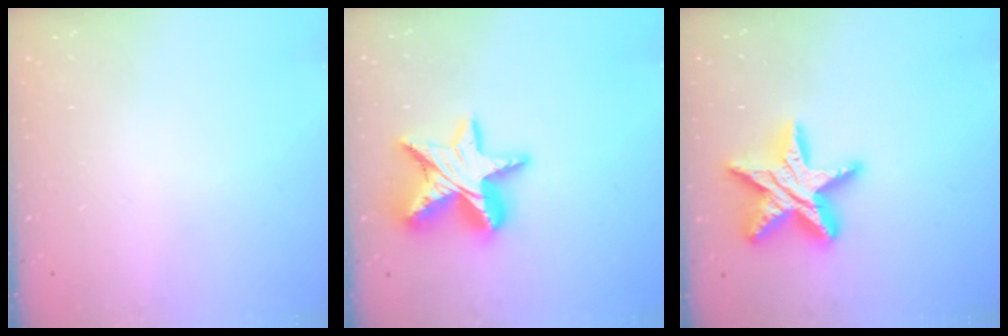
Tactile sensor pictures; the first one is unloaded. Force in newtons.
{"total": 16.4, "press": 16.3, "slide": 1.3}
{"total": 18.6, "press": 18.5, "slide": 1.3}